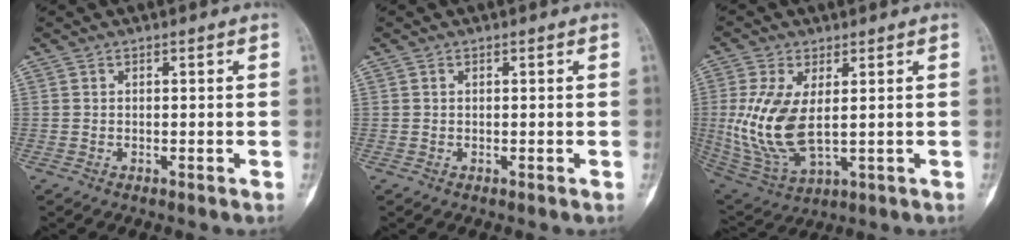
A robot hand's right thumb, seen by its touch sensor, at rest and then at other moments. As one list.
[{"total": 0.0}, {"total": 13.4, "force": [0.8, 6.6, 11.6], "torque": [-0.244, -0.013, 0.034]}]